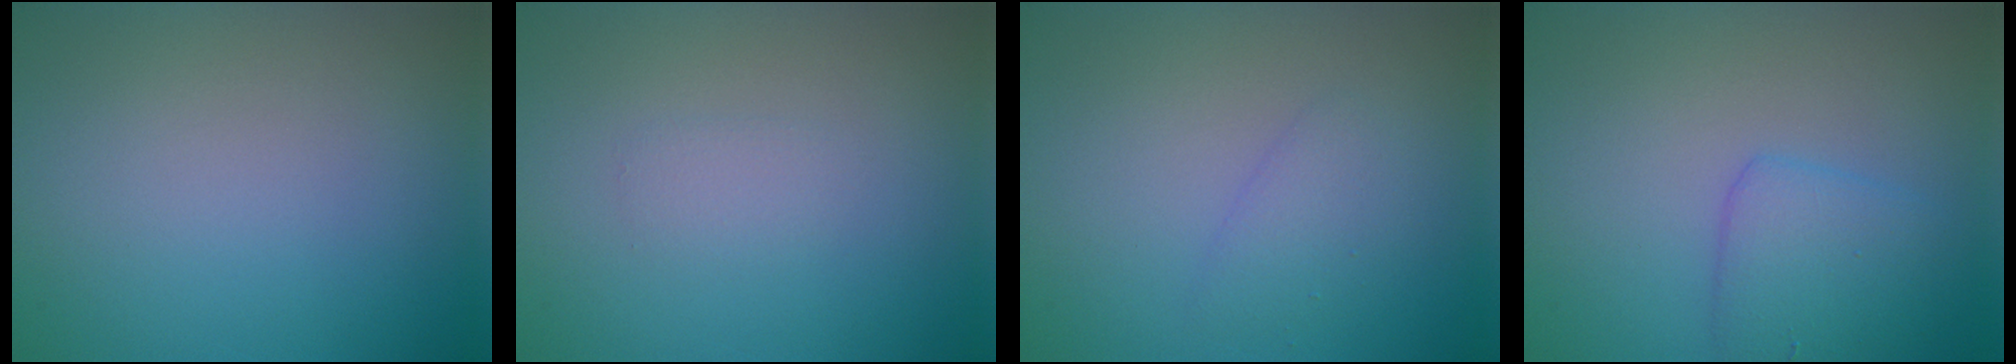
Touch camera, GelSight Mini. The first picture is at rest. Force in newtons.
{"total": 1.0, "press": 1.0, "slide": 0.0}
{"total": 1.6, "press": 1.6, "slide": 0.1}
{"total": 3.1, "press": 3.1, "slide": 0.1}